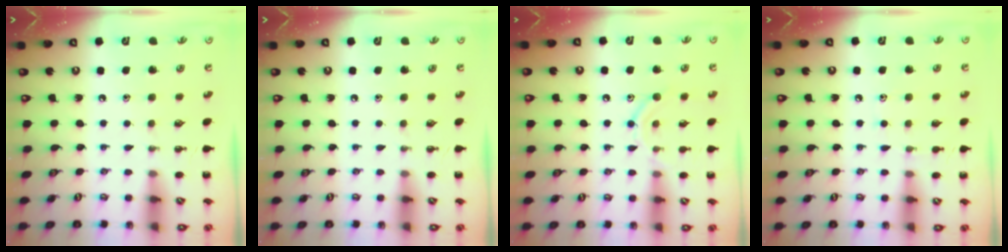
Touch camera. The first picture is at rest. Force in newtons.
{"total": 0.0}
{"total": 9.4, "press": 9.4, "slide": 1.2}
{"total": 5.6, "press": 5.4, "slide": 1.5}